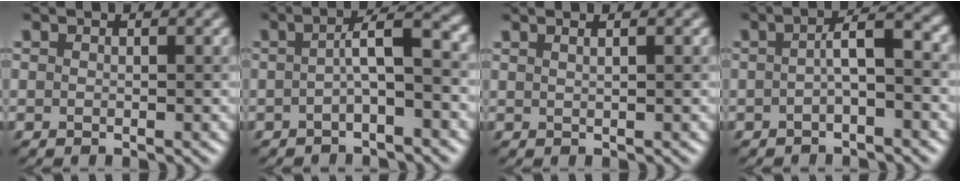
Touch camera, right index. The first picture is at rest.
{"total": 4.0, "force": [-0.3, 0.9, 3.8], "torque": [-0.063, 0.017, -0.013]}
{"total": 3.4, "force": [1.9, 1.7, 2.3], "torque": [-0.006, 0.024, -0.004]}
{"total": 3.3, "force": [-0.3, 0.8, 3.2], "torque": [-0.052, 0.012, -0.009]}